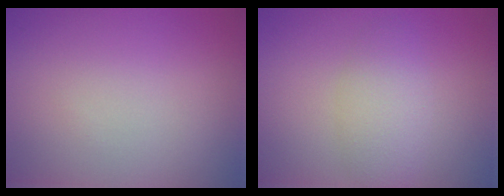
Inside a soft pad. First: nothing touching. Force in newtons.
{"total": 3.1, "press": 3.1, "slide": 0.1}